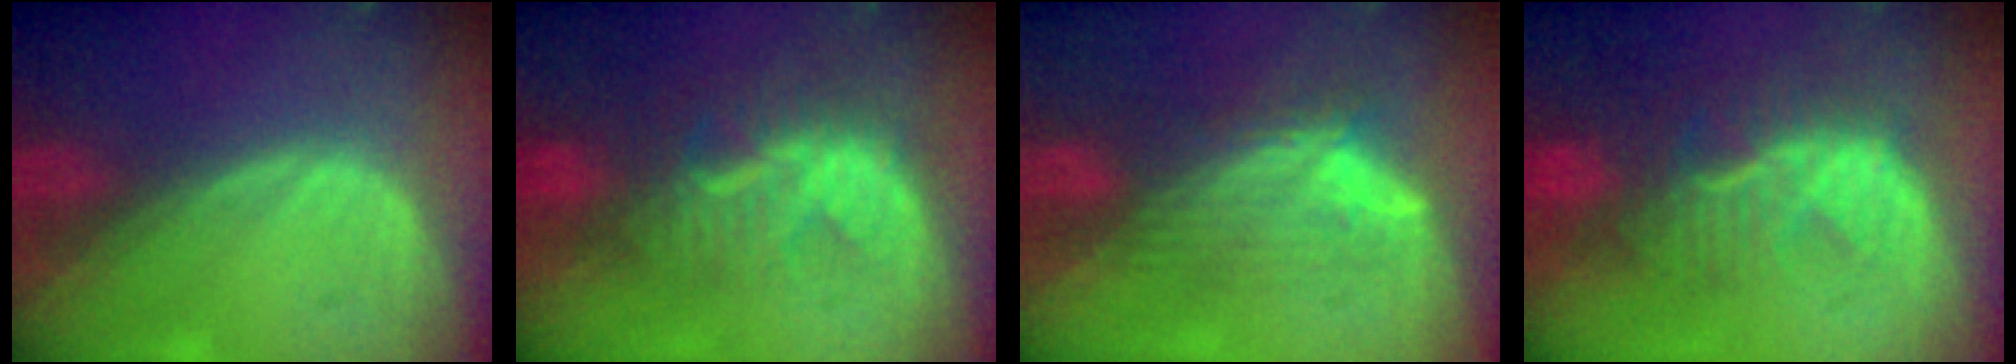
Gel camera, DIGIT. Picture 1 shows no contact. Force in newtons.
{"total": 8.1, "press": 7.8, "slide": 2.2}
{"total": 7.0, "press": 6.5, "slide": 2.6}
{"total": 10.0, "press": 8.7, "slide": 4.9}